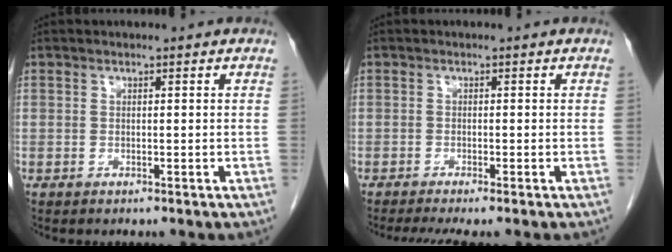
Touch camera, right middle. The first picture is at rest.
{"total": 4.4, "force": [-3.5, 0.1, 2.7], "torque": [-0.038, -0.010, -0.056]}